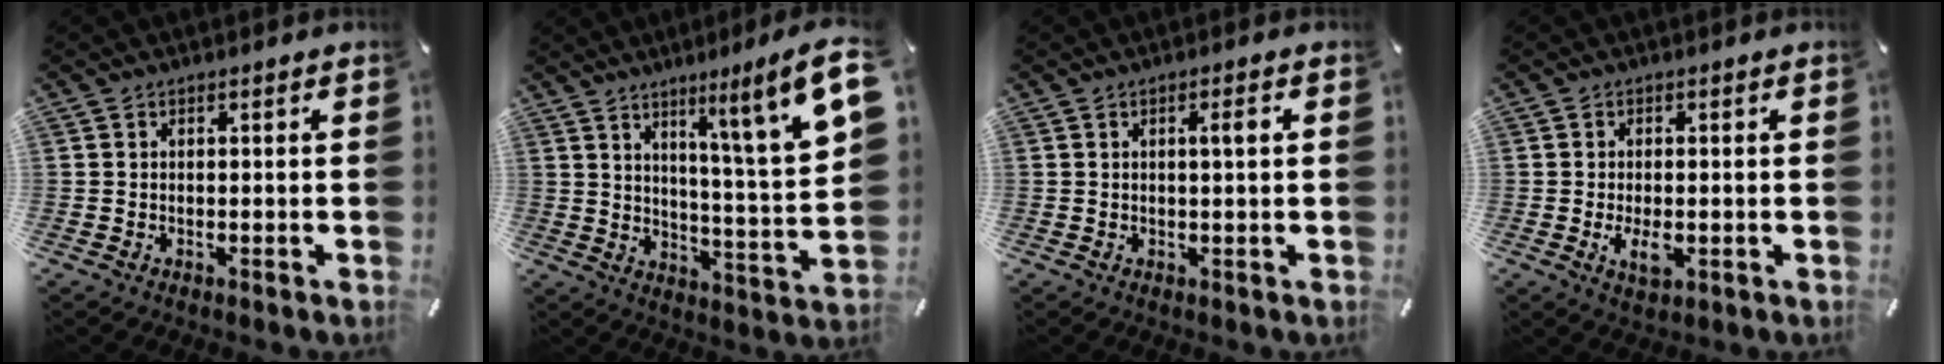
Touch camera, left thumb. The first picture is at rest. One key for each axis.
{"total": 14.4, "fx": 9.1, "fy": 0.3, "fz": 11.1, "tx": -0.155, "ty": -0.074, "tz": 0.128}
{"total": 2.8, "fx": 0.5, "fy": 0.3, "fz": 2.7, "tx": -0.052, "ty": 0.001, "tz": 0.005}
{"total": 4.5, "fx": -0.9, "fy": 2.3, "fz": 3.8, "tx": -0.083, "ty": -0.010, "tz": -0.022}